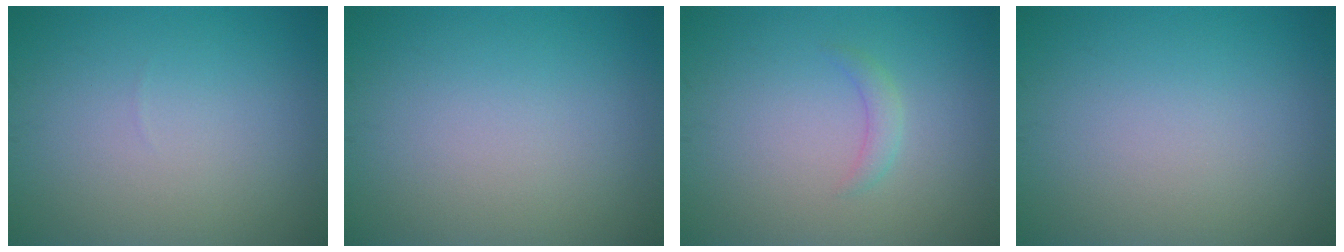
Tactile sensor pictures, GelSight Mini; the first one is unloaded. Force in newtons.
{"total": 0.0}
{"total": 1.2, "press": 1.2, "slide": 0.1}
{"total": 0.0}